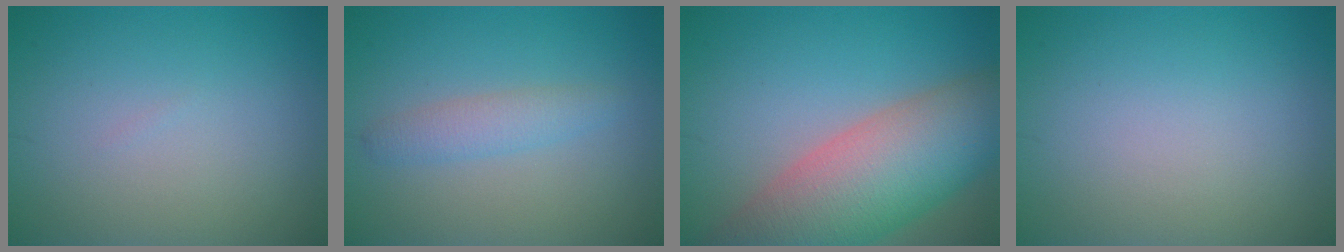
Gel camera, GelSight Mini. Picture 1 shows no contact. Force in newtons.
{"total": 2.1, "press": 2.1, "slide": 0.2}
{"total": 10.8, "press": 10.8, "slide": 0.5}
{"total": 0.0}